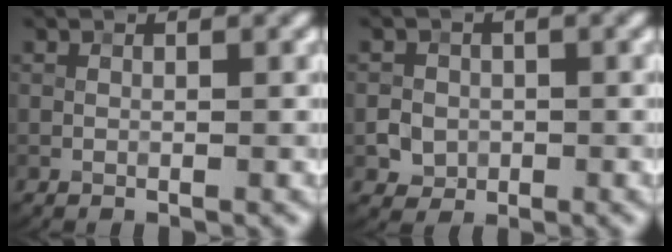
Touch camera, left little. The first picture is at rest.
{"total": 2.7, "force": [-0.3, 2.5, 0.7], "torque": [0.001, 0.003, -0.006]}